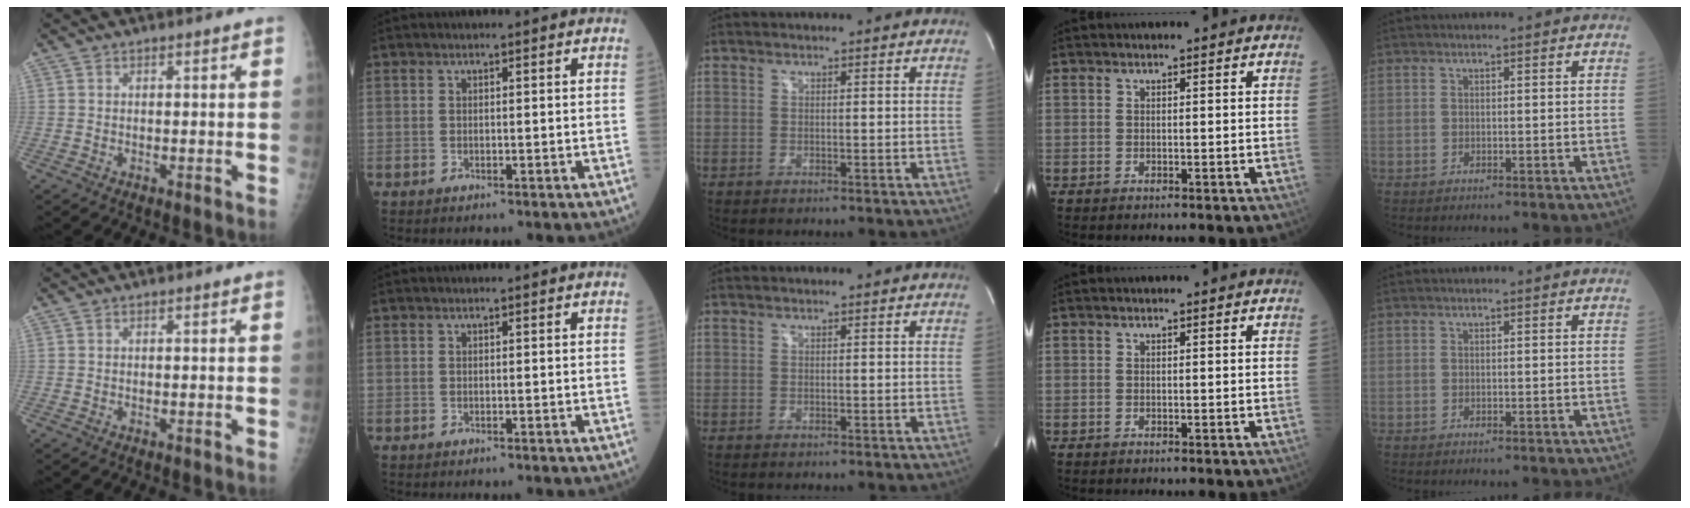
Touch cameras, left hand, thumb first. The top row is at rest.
{}